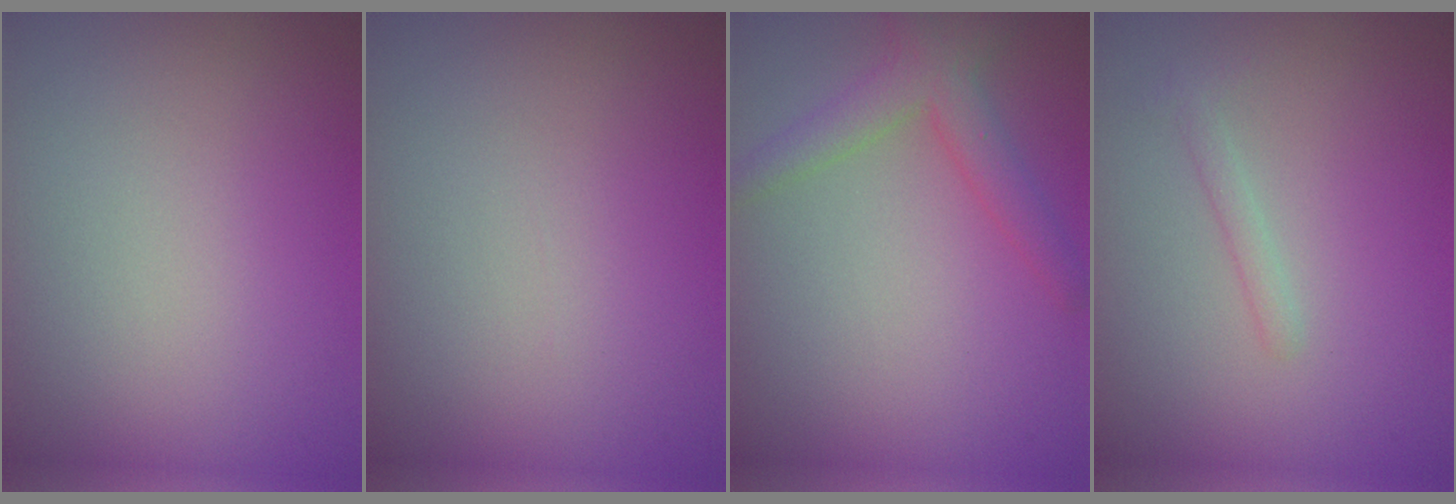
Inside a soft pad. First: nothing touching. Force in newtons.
{"total": 0.0}
{"total": 3.3, "press": 3.3, "slide": 0.1}
{"total": 1.1, "press": 1.1, "slide": 0.0}